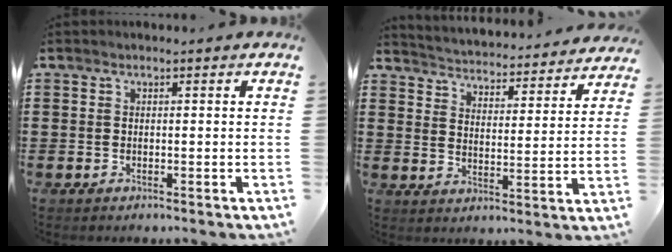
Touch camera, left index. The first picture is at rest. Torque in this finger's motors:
{"motor_torque": [2.14, 0.00, 1.05, 0.16]}